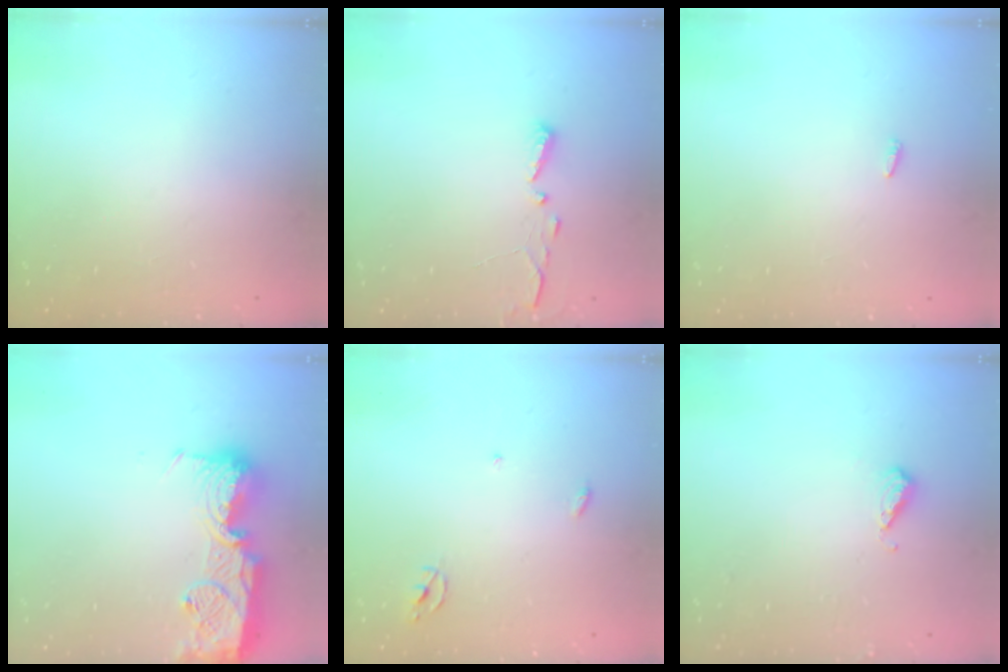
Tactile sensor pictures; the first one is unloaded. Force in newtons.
{"total": 3.1, "press": 3.1, "slide": 0.3}
{"total": 2.1, "press": 1.9, "slide": 0.7}
{"total": 15.2, "press": 15.1, "slide": 1.2}
{"total": 2.3, "press": 2.3, "slide": 0.1}
{"total": 5.0, "press": 4.8, "slide": 1.3}